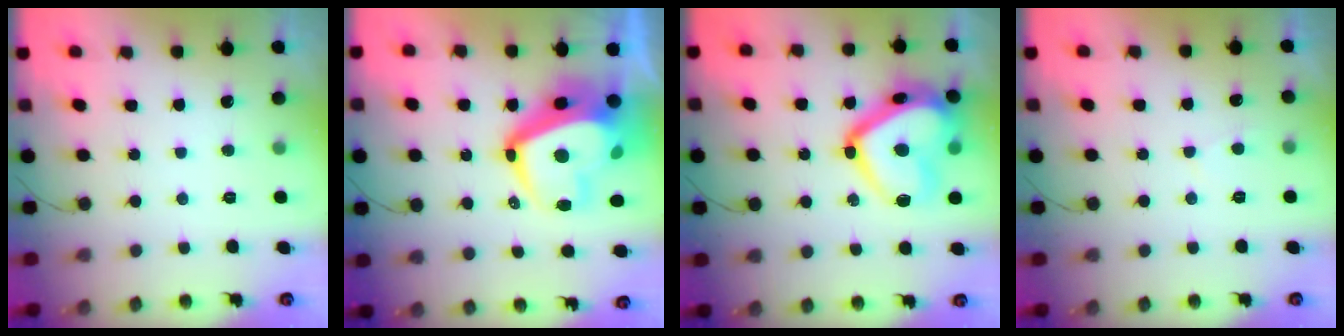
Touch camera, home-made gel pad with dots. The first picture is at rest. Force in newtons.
{"total": 18.7, "press": 18.6, "slide": 2.2}
{"total": 22.8, "press": 22.7, "slide": 1.8}
{"total": 2.7, "press": 2.6, "slide": 0.5}